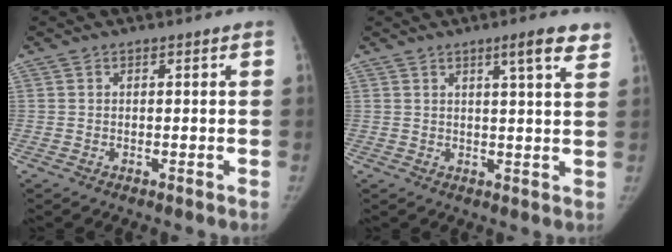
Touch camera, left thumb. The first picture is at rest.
{"total": 6.2, "force": [3.8, 0.6, 4.8], "torque": [-0.059, -0.019, 0.052]}